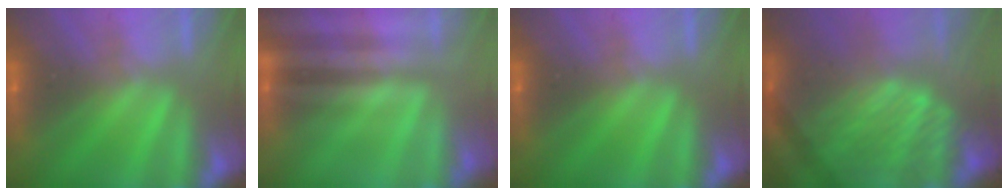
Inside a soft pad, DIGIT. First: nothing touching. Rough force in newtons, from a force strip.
{"total": 2.2}
{"total": 0.0}
{"total": 4.6}